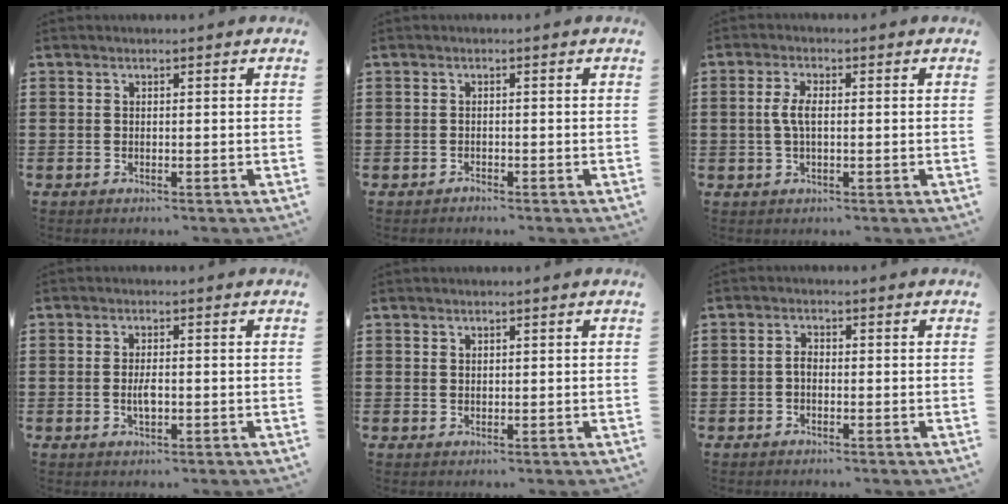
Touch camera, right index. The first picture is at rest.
{"total": 0.7, "force": [-0.6, 0.2, -0.1], "torque": [0.000, 0.003, -0.014]}
{"total": 3.5, "force": [0.0, 1.4, 3.2], "torque": [-0.078, -0.002, -0.006]}
{"total": 2.7, "force": [-0.4, 1.0, 2.5], "torque": [-0.046, 0.002, -0.006]}
{"total": 0.9, "force": [0.7, 0.5, 0.1], "torque": [-0.004, 0.002, 0.014]}
{"total": 1.5, "force": [-0.5, 0.9, 1.2], "torque": [-0.032, -0.001, -0.012]}